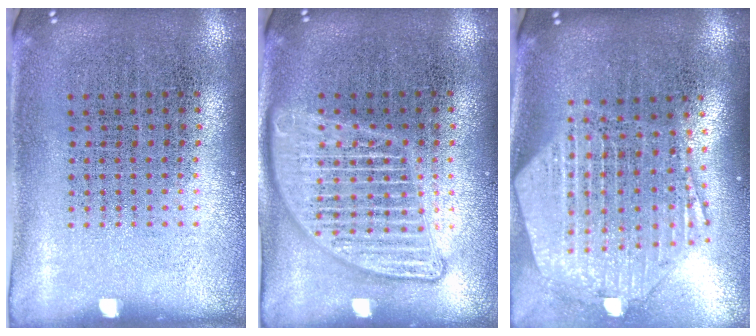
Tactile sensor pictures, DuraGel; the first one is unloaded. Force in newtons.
{"total": 2.9, "press": 2.9, "slide": 0.3}
{"total": 2.8, "press": 2.2, "slide": 1.7}